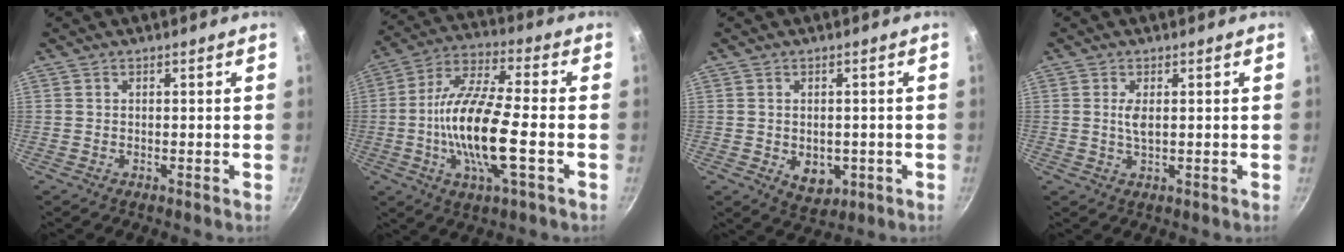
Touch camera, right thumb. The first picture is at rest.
{"total": 17.5, "force": [-3.4, 5.1, 16.4], "torque": [-0.315, 0.024, -0.077]}
{"total": 5.9, "force": [-1.2, 4.2, 4.0], "torque": [-0.043, -0.004, -0.006]}
{"total": 2.7, "force": [0.4, 1.0, 2.4], "torque": [-0.047, -0.001, 0.009]}